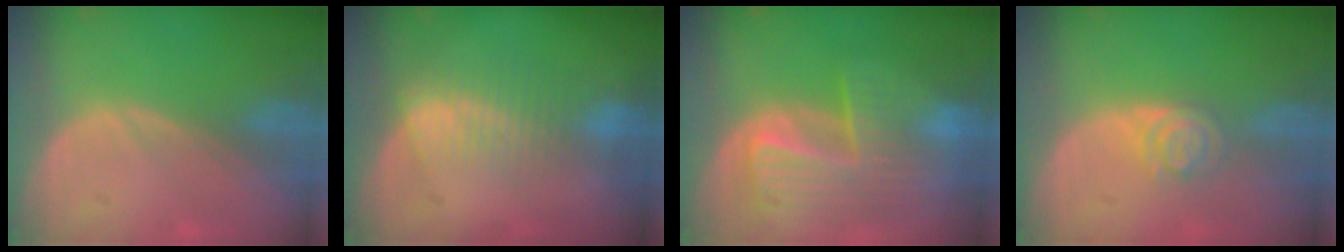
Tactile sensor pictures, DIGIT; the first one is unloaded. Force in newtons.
{"total": 7.4, "press": 6.3, "slide": 3.8}
{"total": 10.1, "press": 8.8, "slide": 5.0}
{"total": 4.0, "press": 3.6, "slide": 1.6}